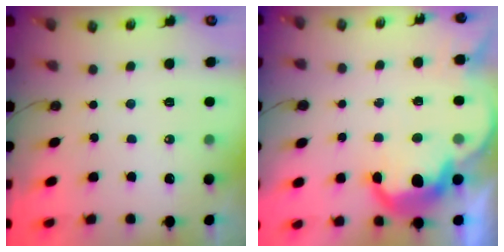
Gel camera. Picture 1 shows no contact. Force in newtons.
{"total": 9.8, "press": 9.7, "slide": 0.7}